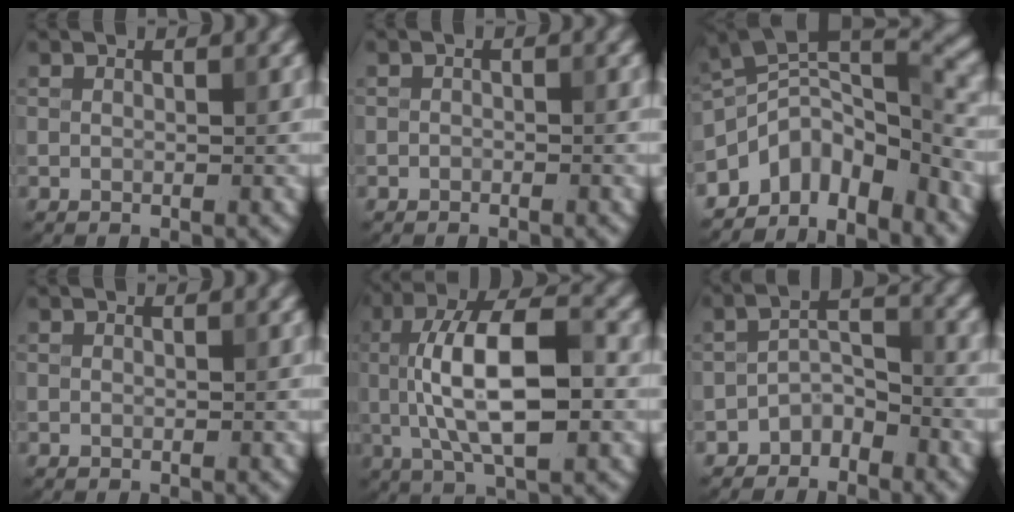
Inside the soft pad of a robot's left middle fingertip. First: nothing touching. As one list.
[{"total": 0.7, "force": [-0.5, 0.4, 0.0], "torque": [0.003, 0.000, -0.009]}, {"total": 7.3, "force": [-4.8, 3.4, 4.4], "torque": [-0.048, 0.005, -0.097]}, {"total": 0.0}, {"total": 10.3, "force": [0.3, 3.9, 9.5], "torque": [-0.162, 0.016, 0.004]}, {"total": 3.0, "force": [-2.5, 1.4, 1.0], "torque": [-0.016, 0.014, -0.049]}]